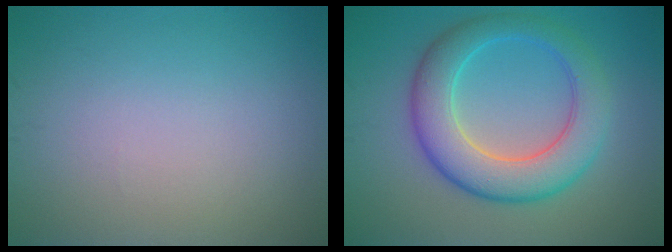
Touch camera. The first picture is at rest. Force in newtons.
{"total": 7.3, "press": 7.3, "slide": 0.3}